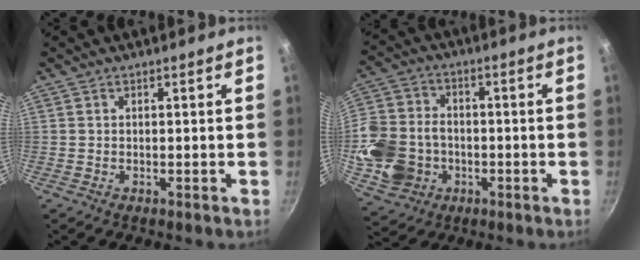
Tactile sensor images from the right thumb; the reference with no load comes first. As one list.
[{"total": 16.0, "force": [-3.0, 13.1, 8.6], "torque": [-0.166, 0.026, -0.052]}]